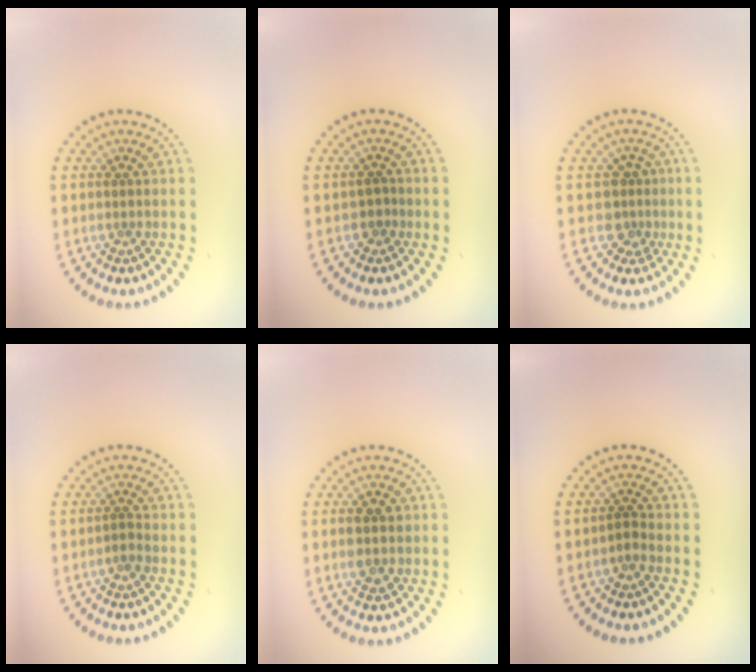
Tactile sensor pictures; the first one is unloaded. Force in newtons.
{"total": 0.7, "press": 0.4, "slide": 0.5}
{"total": 2.4, "press": 1.9, "slide": 1.4}
{"total": 0.7, "press": 0.4, "slide": 0.6}
{"total": 2.9, "press": 2.9, "slide": 0.1}
{"total": 0.9, "press": 0.8, "slide": 0.5}